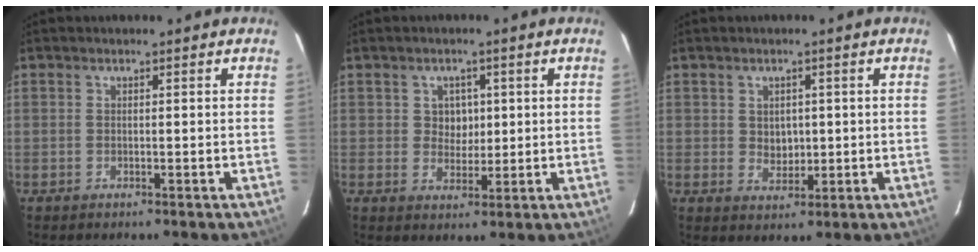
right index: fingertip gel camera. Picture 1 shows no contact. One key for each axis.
{"total": 3.7, "fx": 0.7, "fy": 3.5, "fz": 1.2, "tx": -0.018, "ty": 0.009, "tz": 0.013}
{"total": 3.6, "fx": 0.4, "fy": 3.1, "fz": 1.8, "tx": -0.027, "ty": 0.001, "tz": 0.011}